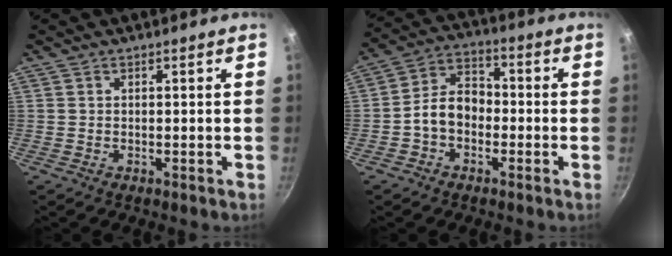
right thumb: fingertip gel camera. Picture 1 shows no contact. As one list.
[{"total": 8.2, "force": [-2.0, 6.0, 5.3], "torque": [-0.061, 0.037, -0.049]}]